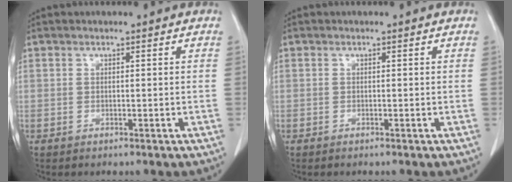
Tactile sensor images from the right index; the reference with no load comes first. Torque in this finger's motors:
{"motor_torque": [0.05, -0.07, 0.03, 0.01]}